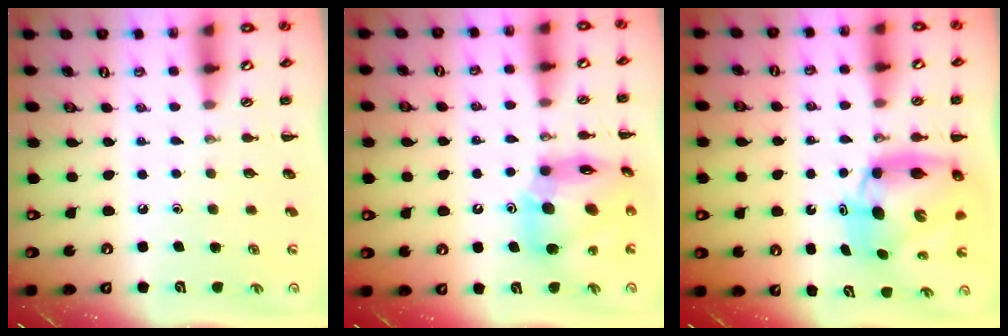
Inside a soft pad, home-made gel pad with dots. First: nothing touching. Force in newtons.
{"total": 14.9, "press": 14.3, "slide": 4.2}
{"total": 10.3, "press": 10.0, "slide": 2.7}